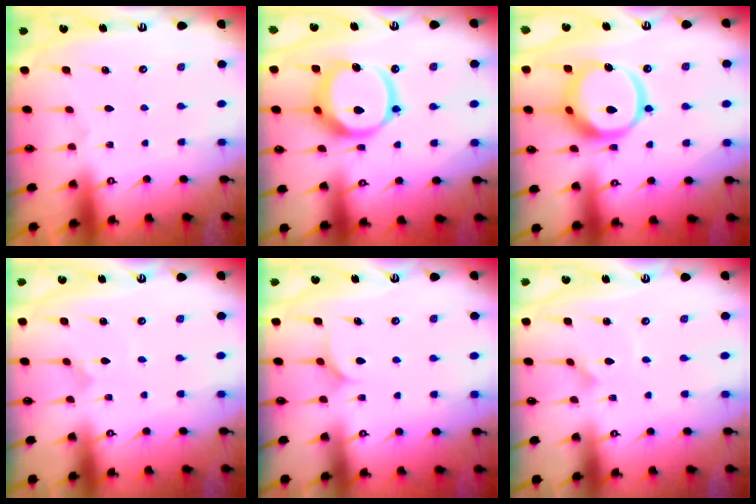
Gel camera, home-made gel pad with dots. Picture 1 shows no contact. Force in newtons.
{"total": 15.9, "press": 15.7, "slide": 2.2}
{"total": 17.2, "press": 17.1, "slide": 2.0}
{"total": 0.0}
{"total": 6.7, "press": 6.7, "slide": 0.4}
{"total": 1.2, "press": 1.2, "slide": 0.1}